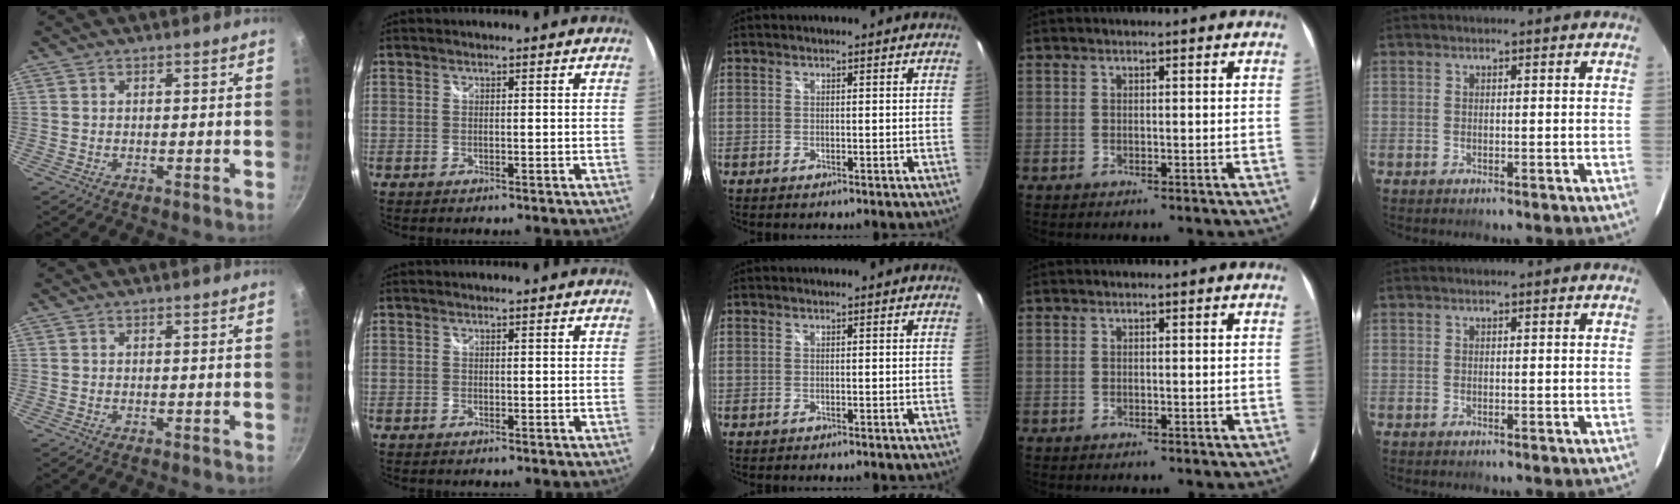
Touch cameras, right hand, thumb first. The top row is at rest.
{}